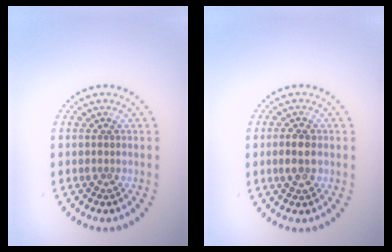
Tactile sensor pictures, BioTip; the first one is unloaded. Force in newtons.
{"total": 2.2, "press": 2.2, "slide": 0.0}